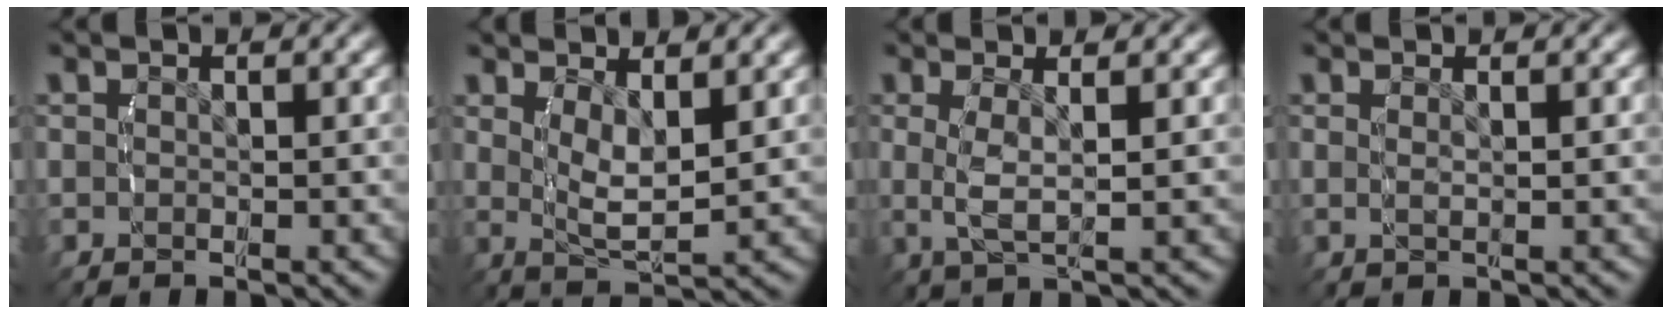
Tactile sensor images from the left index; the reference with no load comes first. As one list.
[{"total": 4.3, "force": [1.3, 1.4, 3.8], "torque": [-0.064, -0.016, 0.027]}, {"total": 3.8, "force": [0.5, 1.3, 3.5], "torque": [-0.088, -0.010, 0.016]}, {"total": 1.1, "force": [0.3, -0.4, 1.0], "torque": [-0.021, -0.007, 0.012]}]